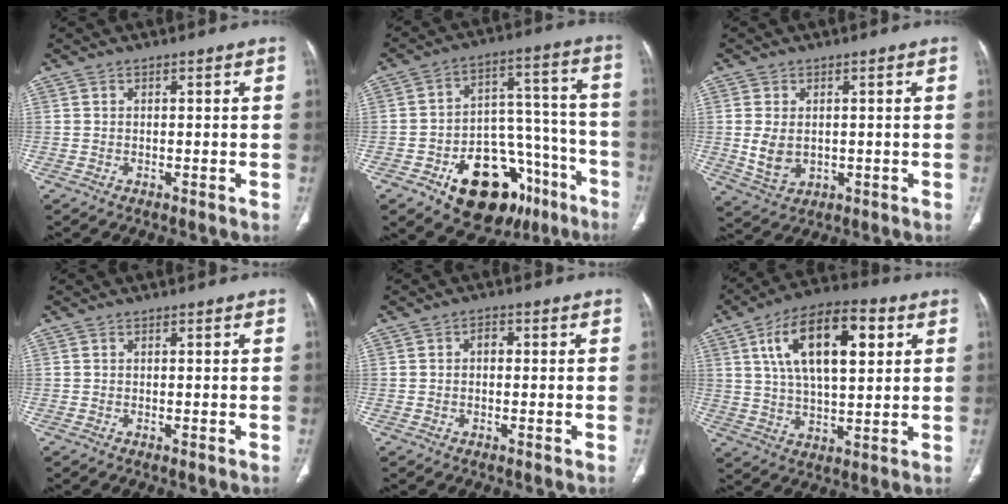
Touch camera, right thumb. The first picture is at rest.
{"total": 22.4, "force": [-12.0, 13.0, 13.7], "torque": [-0.138, 0.097, -0.169]}
{"total": 5.8, "force": [0.0, 4.2, 4.0], "torque": [-0.068, -0.010, 0.014]}
{"total": 0.0}
{"total": 1.8, "force": [0.0, 1.2, 1.3], "torque": [-0.015, 0.007, -0.005]}
{"total": 17.9, "force": [5.8, 8.1, 14.8], "torque": [-0.237, 0.001, 0.095]}